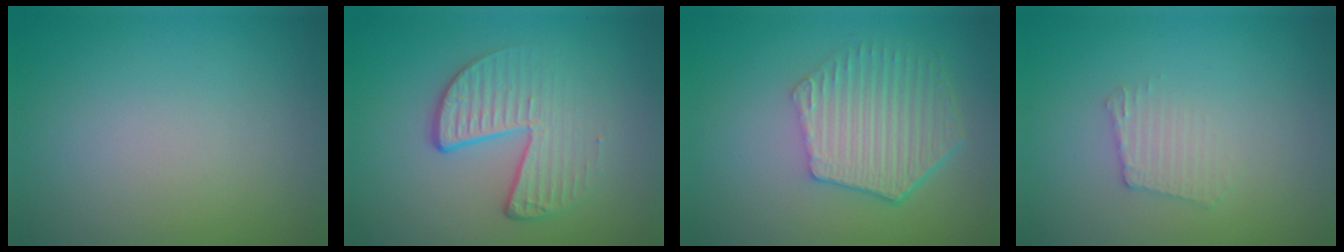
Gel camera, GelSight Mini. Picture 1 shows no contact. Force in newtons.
{"total": 4.4, "press": 2.8, "slide": 3.4}
{"total": 5.5, "press": 4.2, "slide": 3.6}
{"total": 1.7, "press": 1.7, "slide": 0.2}